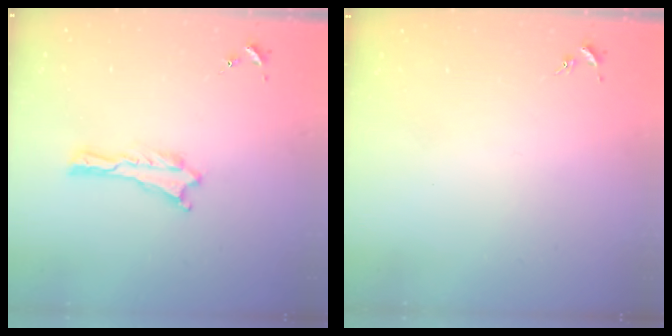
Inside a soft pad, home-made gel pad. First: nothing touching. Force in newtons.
{"total": 0.0}